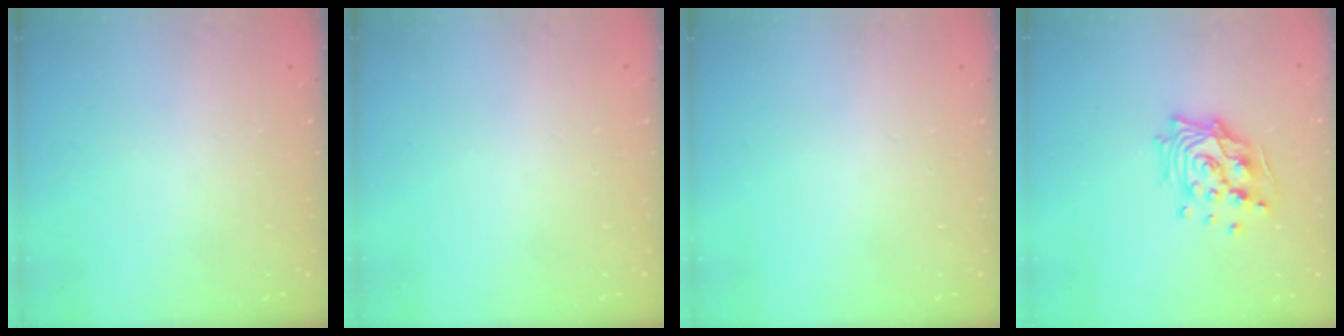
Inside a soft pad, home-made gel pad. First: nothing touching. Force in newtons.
{"total": 0.0}
{"total": 0.0}
{"total": 13.8, "press": 13.6, "slide": 2.0}